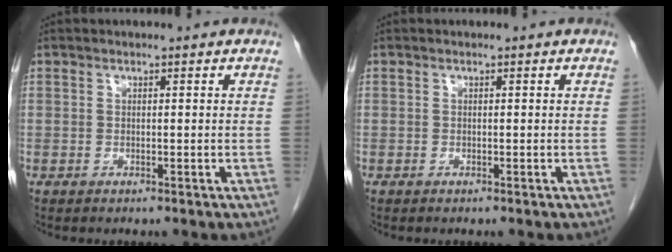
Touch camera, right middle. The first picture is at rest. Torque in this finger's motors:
{"motor_torque": [0.34, -0.51, -0.05, -0.08]}